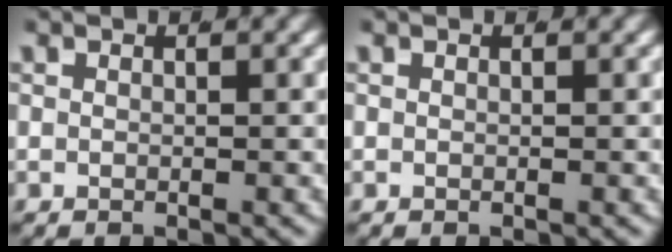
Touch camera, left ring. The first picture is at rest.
{"total": 0.0}